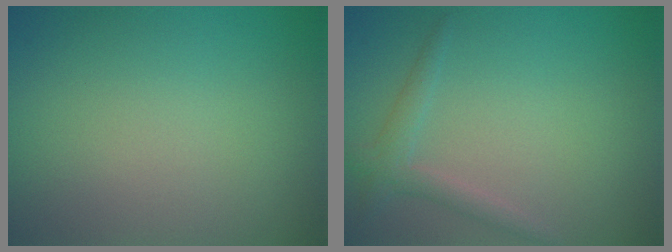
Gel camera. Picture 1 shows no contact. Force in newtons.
{"total": 1.8, "press": 1.8, "slide": 0.1}